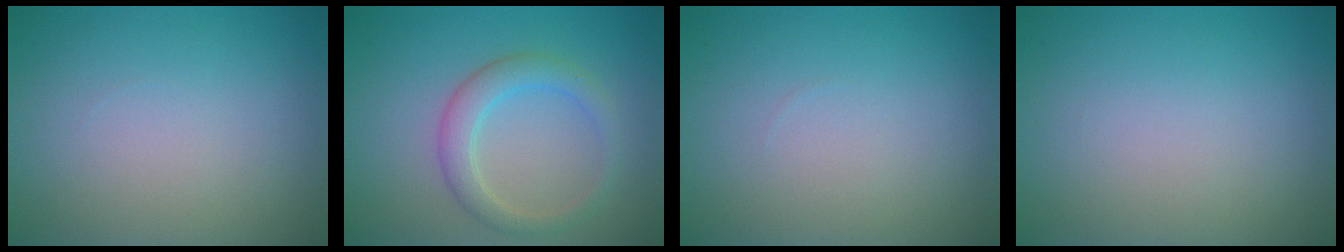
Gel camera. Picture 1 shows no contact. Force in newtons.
{"total": 2.9, "press": 2.9, "slide": 0.2}
{"total": 0.0}
{"total": 0.0}